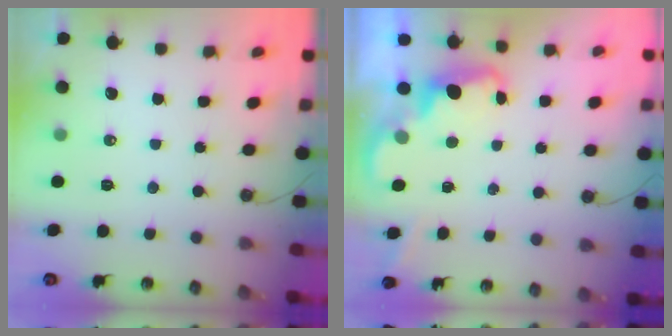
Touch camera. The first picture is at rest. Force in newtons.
{"total": 2.3, "press": 2.2, "slide": 0.5}